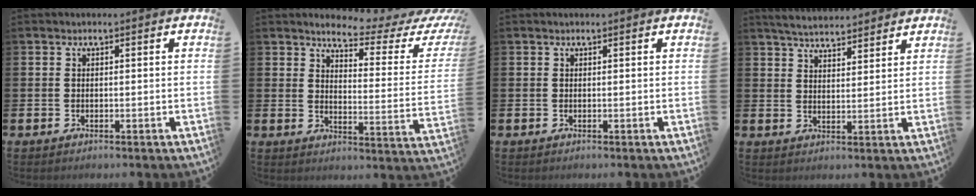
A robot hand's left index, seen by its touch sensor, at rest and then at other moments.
{"total": 4.7, "force": [4.2, 0.6, 2.0], "torque": [-0.046, -0.036, 0.062]}
{"total": 0.0}
{"total": 4.6, "force": [4.5, 0.5, 0.5], "torque": [-0.022, -0.023, 0.082]}